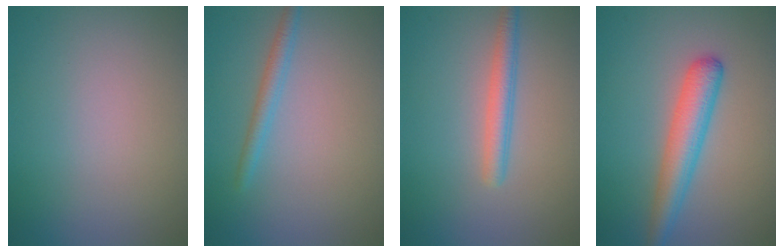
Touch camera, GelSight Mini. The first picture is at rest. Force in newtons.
{"total": 1.7, "press": 1.7, "slide": 0.1}
{"total": 2.3, "press": 2.3, "slide": 0.1}
{"total": 3.9, "press": 3.9, "slide": 0.1}